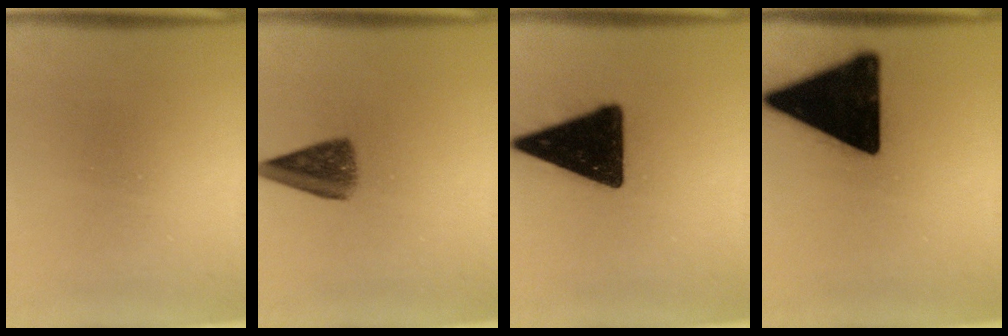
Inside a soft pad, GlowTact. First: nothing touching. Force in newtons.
{"total": 5.6}
{"total": 17.1}
{"total": 19.0}